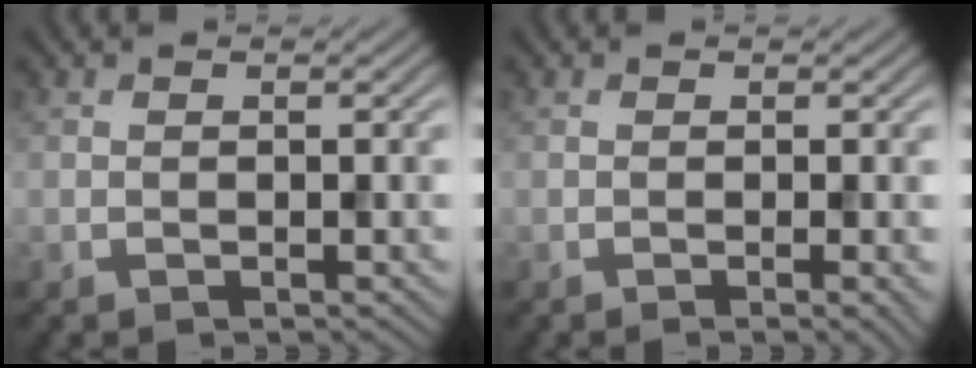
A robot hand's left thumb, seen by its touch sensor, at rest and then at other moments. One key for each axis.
{"total": 1.3, "fx": -0.3, "fy": 0.1, "fz": 1.3, "tx": -0.020, "ty": -0.002, "tz": -0.007}